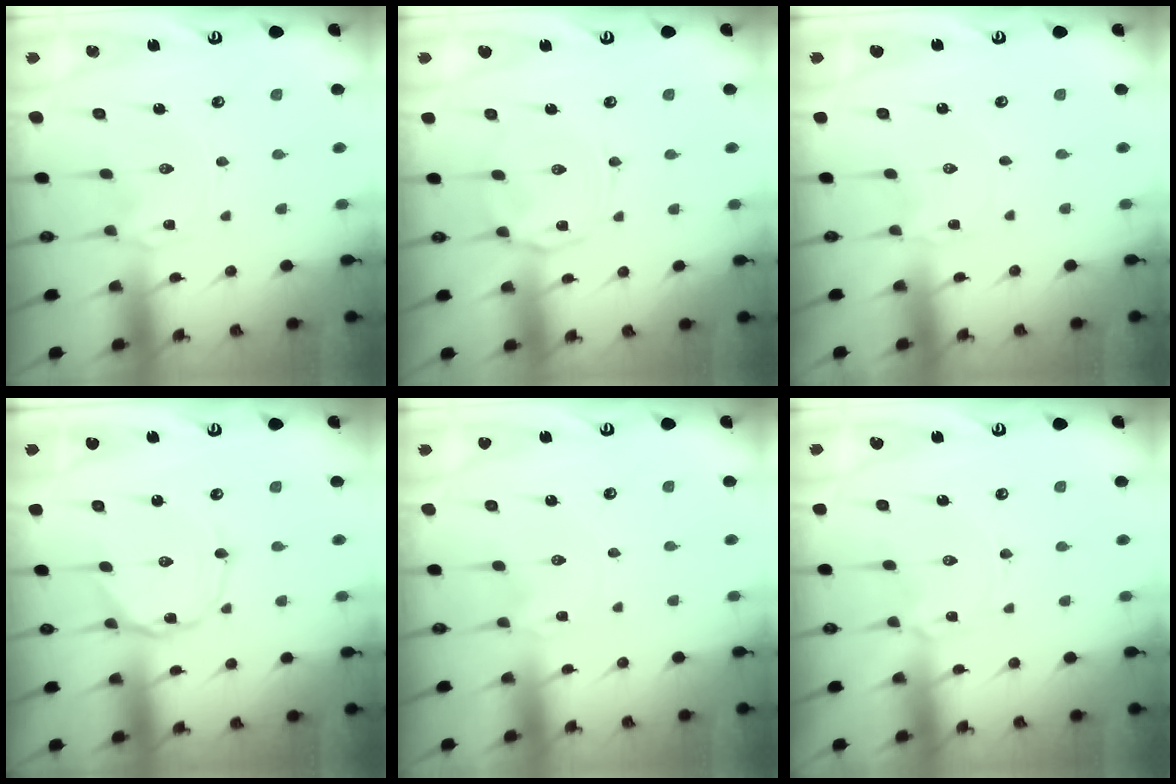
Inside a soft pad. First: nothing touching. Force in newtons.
{"total": 4.5, "press": 4.4, "slide": 0.6}
{"total": 0.6, "press": 0.6, "slide": 0.1}
{"total": 1.7, "press": 1.7, "slide": 0.3}
{"total": 0.0}
{"total": 1.7, "press": 1.7, "slide": 0.3}